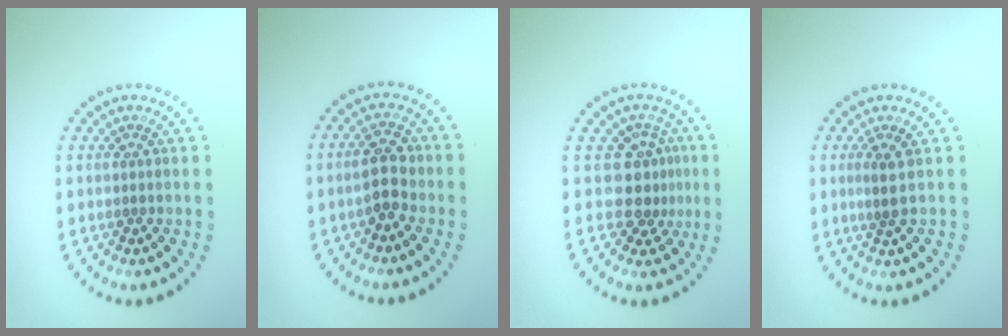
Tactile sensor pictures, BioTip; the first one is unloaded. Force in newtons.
{"total": 2.9, "press": 2.8, "slide": 0.7}
{"total": 3.0, "press": 2.2, "slide": 2.1}
{"total": 1.3, "press": 1.0, "slide": 0.8}